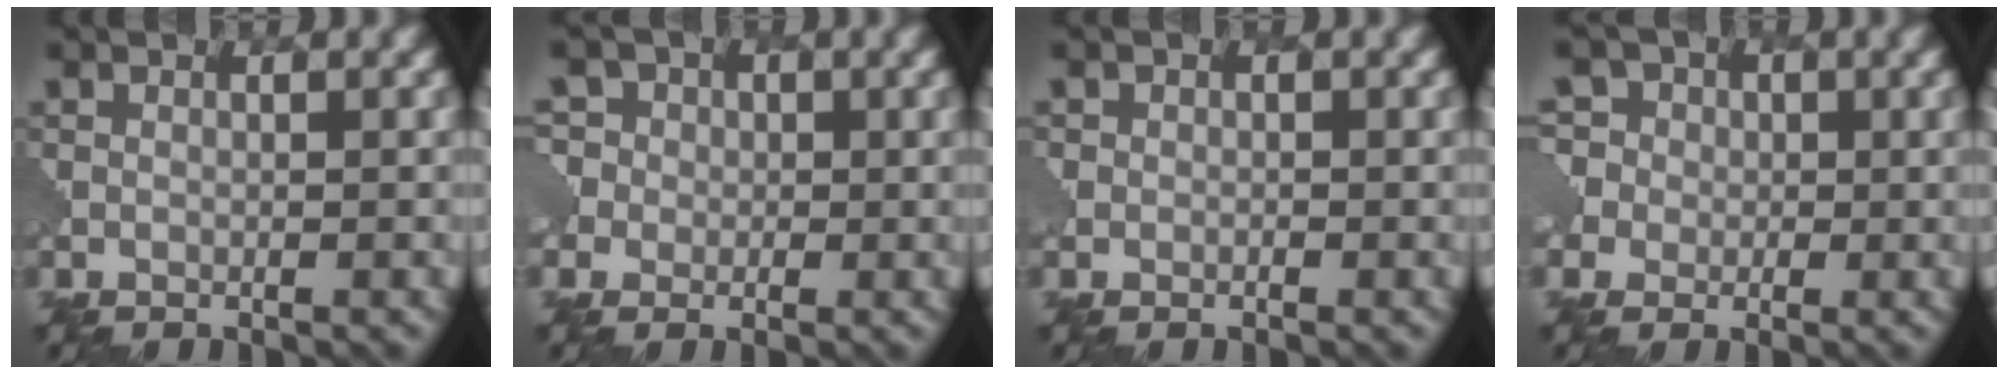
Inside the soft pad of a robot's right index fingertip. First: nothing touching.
{"total": 5.8, "force": [1.2, 5.1, 2.5], "torque": [-0.046, 0.038, -0.009]}
{"total": 0.9, "force": [-0.1, 0.9, 0.2], "torque": [0.004, -0.003, -0.005]}
{"total": 7.1, "force": [1.8, 6.1, 3.1], "torque": [-0.062, 0.043, -0.007]}